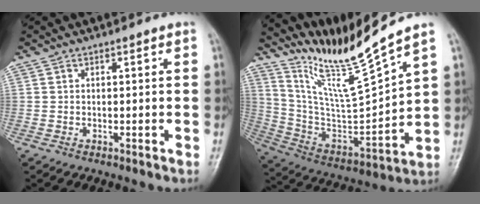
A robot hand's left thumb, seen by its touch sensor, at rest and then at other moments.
{"total": 18.1, "force": [14.7, -1.0, 10.6], "torque": [-0.175, -0.100, 0.286]}